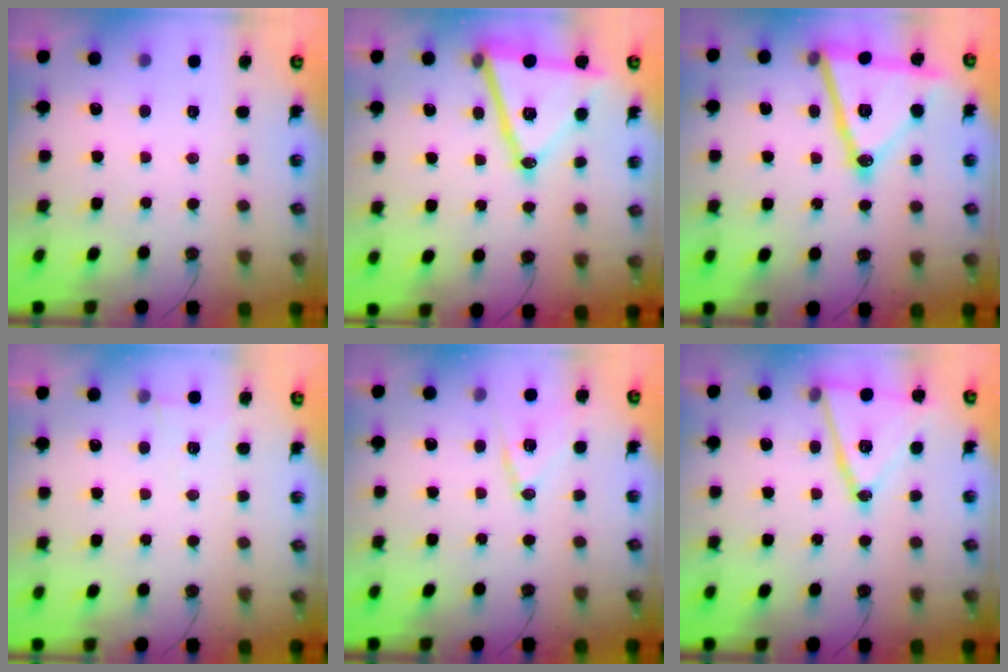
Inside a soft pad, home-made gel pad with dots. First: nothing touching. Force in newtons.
{"total": 19.2, "press": 18.8, "slide": 3.7}
{"total": 21.4, "press": 21.1, "slide": 3.4}
{"total": 5.6, "press": 3.6, "slide": 4.4}
{"total": 12.1, "press": 11.7, "slide": 3.1}
{"total": 17.0, "press": 16.6, "slide": 3.4}